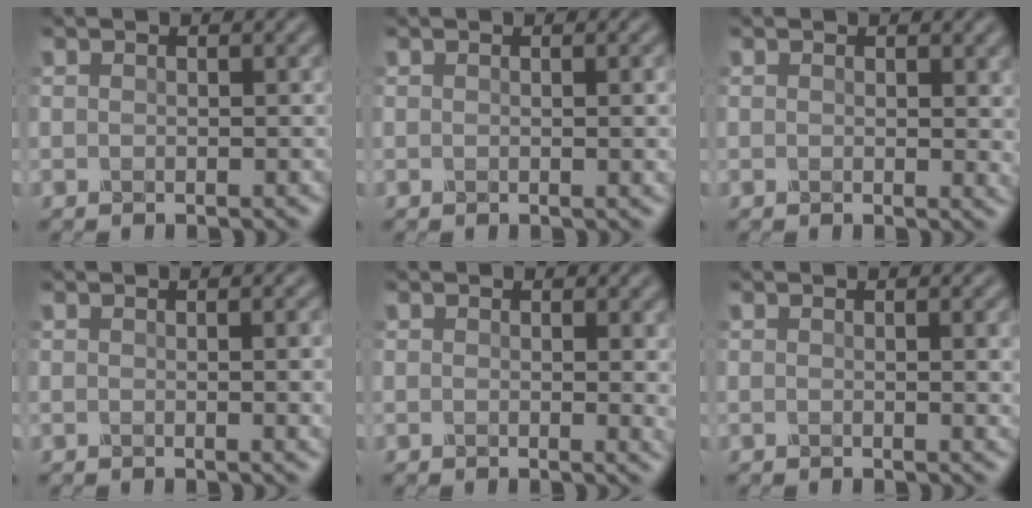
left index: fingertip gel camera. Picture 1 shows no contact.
{"total": 1.5, "force": [-0.2, 0.6, 1.3], "torque": [-0.010, 0.002, -0.003]}
{"total": 2.7, "force": [0.2, 1.7, 2.1], "torque": [-0.019, 0.001, 0.000]}
{"total": 2.7, "force": [-0.3, 1.2, 2.3], "torque": [-0.017, 0.005, -0.009]}
{"total": 2.9, "force": [-0.1, 1.6, 2.4], "torque": [-0.027, -0.002, -0.001]}
{"total": 1.7, "force": [-0.1, 0.8, 1.6], "torque": [-0.015, 0.000, -0.003]}